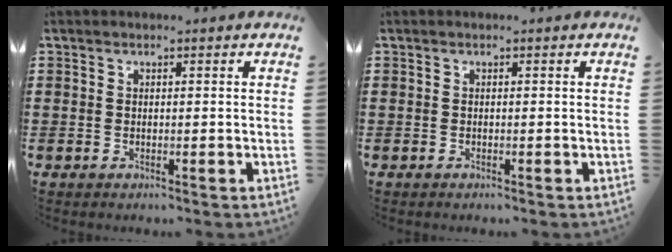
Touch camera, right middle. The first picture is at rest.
{"total": 0.0}